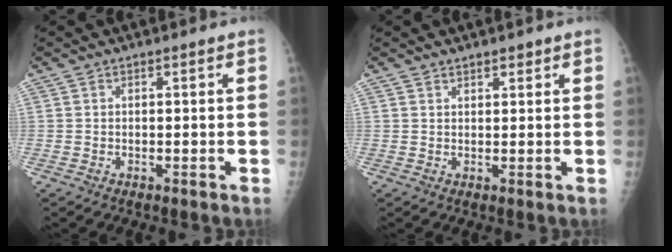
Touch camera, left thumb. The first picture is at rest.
{"total": 2.0, "force": [1.5, 0.9, 0.9], "torque": [-0.002, -0.008, 0.020]}